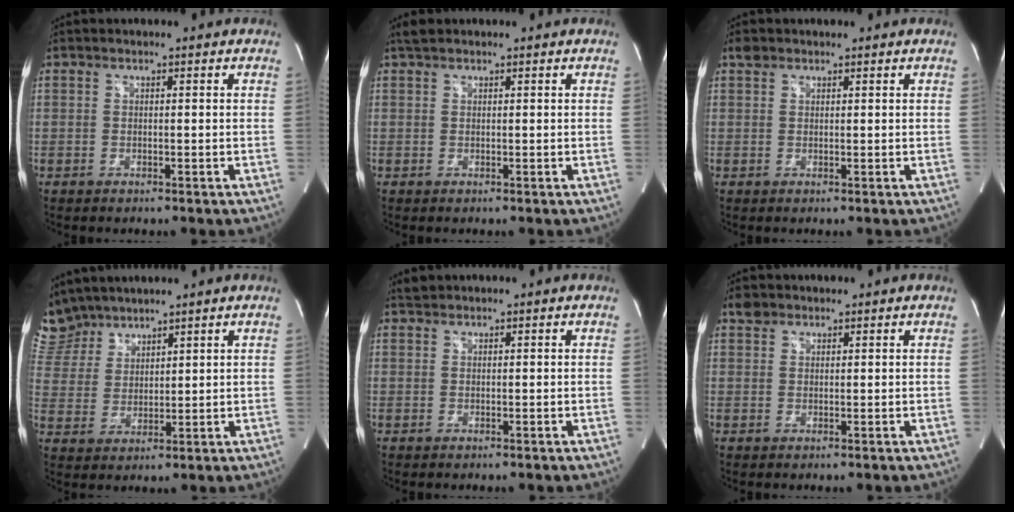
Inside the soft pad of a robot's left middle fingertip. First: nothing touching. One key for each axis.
{"total": 1.3, "fx": 1.1, "fy": 0.5, "fz": 0.4, "tx": -0.011, "ty": 0.014, "tz": 0.021}
{"total": 1.5, "fx": 1.1, "fy": 0.9, "fz": 0.3, "tx": -0.009, "ty": 0.013, "tz": 0.020}
{"total": 8.0, "fx": 7.4, "fy": 3.0, "fz": 0.3, "tx": -0.015, "ty": 0.012, "tz": 0.163}
{"total": 0.8, "fx": 0.8, "fy": 0.3, "fz": -0.1, "tx": -0.002, "ty": 0.011, "tz": 0.015}
{"total": 2.0, "fx": 1.5, "fy": 1.3, "fz": 0.3, "tx": -0.008, "ty": 0.013, "tz": 0.027}